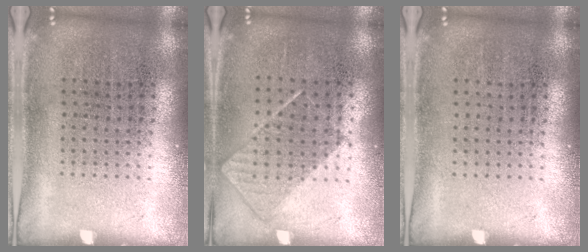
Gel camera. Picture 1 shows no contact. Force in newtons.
{"total": 0.8, "press": 0.7, "slide": 0.4}
{"total": 0.0}